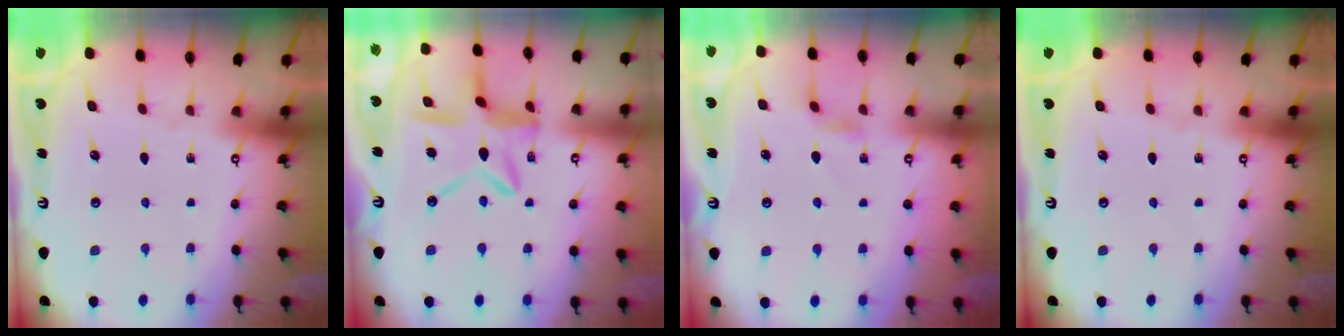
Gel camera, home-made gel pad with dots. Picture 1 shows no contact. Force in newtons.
{"total": 12.8, "press": 12.7, "slide": 1.3}
{"total": 2.5, "press": 2.5, "slide": 0.4}
{"total": 0.0}